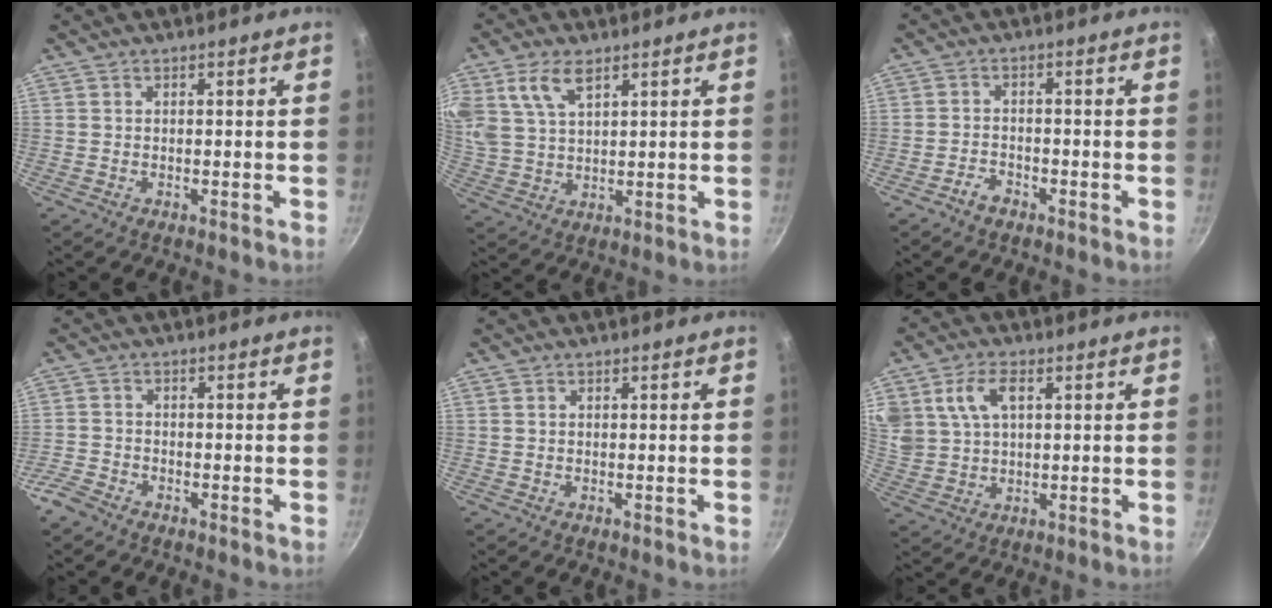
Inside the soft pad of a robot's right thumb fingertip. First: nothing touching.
{"total": 8.8, "force": [4.6, 4.7, 5.9], "torque": [-0.108, -0.014, 0.095]}
{"total": 2.8, "force": [-2.2, 1.4, 1.0], "torque": [-0.015, 0.025, -0.038]}
{"total": 3.9, "force": [-3.1, 1.9, 1.5], "torque": [-0.040, 0.018, -0.069]}
{"total": 0.0}
{"total": 10.8, "force": [3.9, 7.1, 7.1], "torque": [-0.136, 0.002, 0.078]}